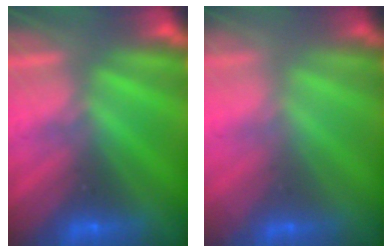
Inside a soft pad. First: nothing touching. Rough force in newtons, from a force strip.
{"total": 1.5}